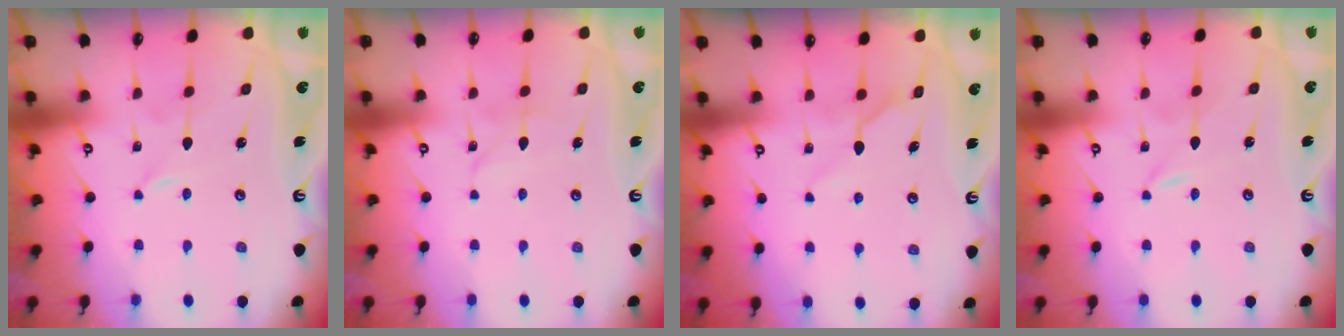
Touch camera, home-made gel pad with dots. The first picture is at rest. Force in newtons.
{"total": 2.7, "press": 2.7, "slide": 0.3}
{"total": 6.0, "press": 6.0, "slide": 0.4}
{"total": 0.0}